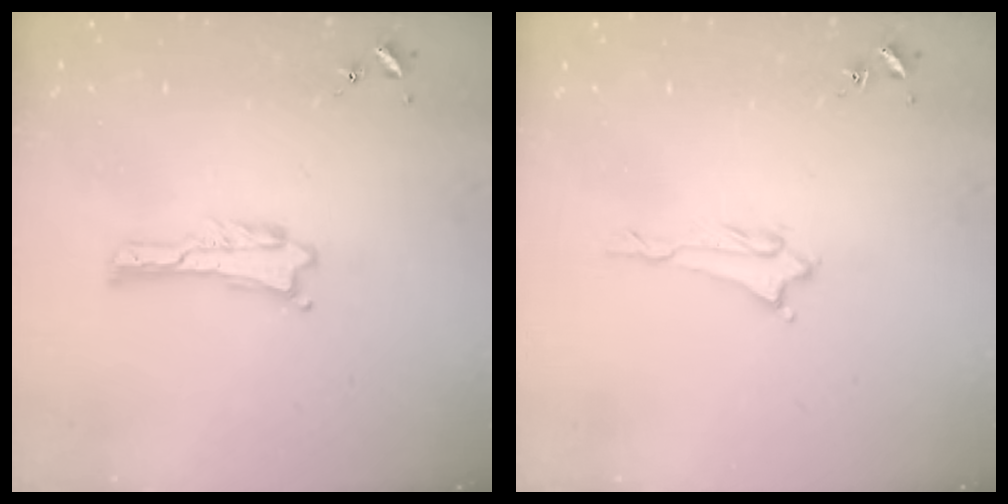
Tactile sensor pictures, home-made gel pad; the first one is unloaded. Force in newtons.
{"total": 1.3, "press": 1.3, "slide": 0.1}